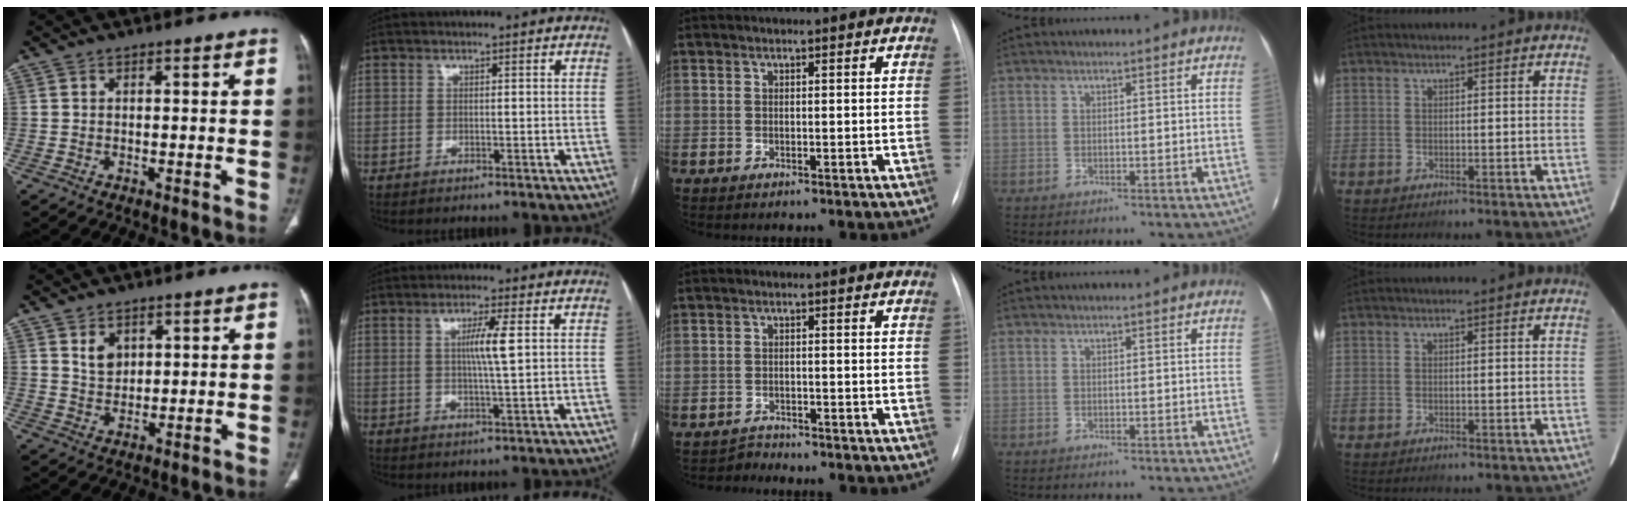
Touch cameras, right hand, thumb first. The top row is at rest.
{"thumb": {"total": 4.1, "force": [1.9, 2.9, 2.2], "torque": [-0.024, -0.017, 0.040]}, "index": {"total": 4.7, "force": [0.9, -0.4, 4.6], "torque": [-0.084, -0.002, 0.017]}, "middle": {"total": 1.8, "force": [-1.5, 0.1, -1.0], "torque": [0.025, -0.009, -0.027]}}